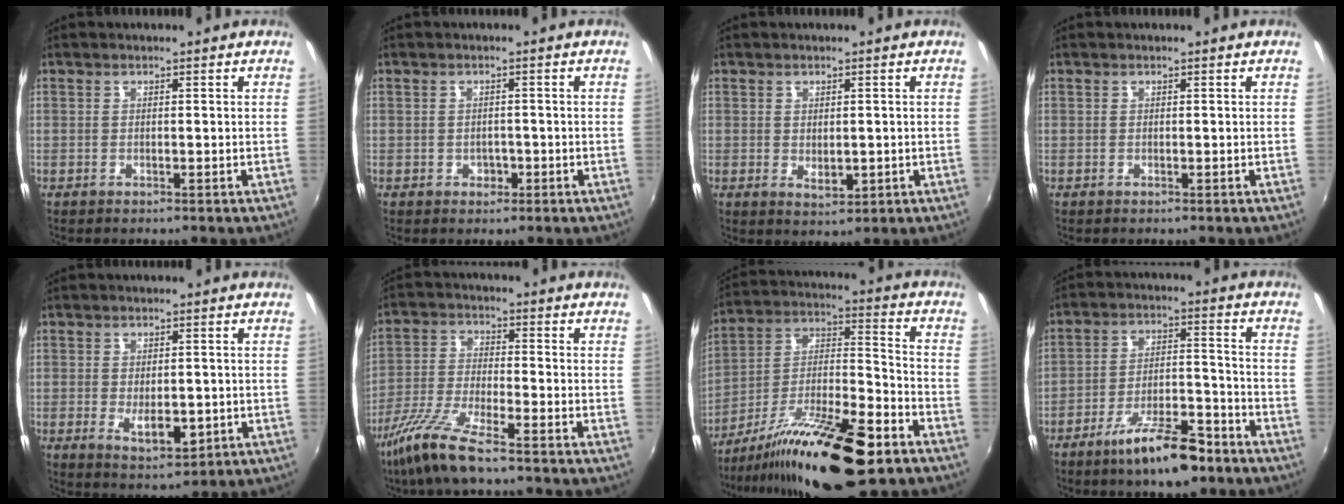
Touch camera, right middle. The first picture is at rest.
{"total": 1.9, "force": [-0.8, 1.6, 0.5], "torque": [-0.008, 0.000, -0.009]}
{"total": 2.9, "force": [-0.2, 1.9, 2.2], "torque": [-0.035, -0.007, -0.002]}
{"total": 0.0}
{"total": 6.3, "force": [-1.4, 3.3, 5.2], "torque": [-0.090, -0.017, -0.014]}
{"total": 10.3, "force": [-7.6, 1.0, 6.9], "torque": [-0.150, -0.021, -0.148]}
{"total": 22.6, "force": [-14.2, 5.2, 16.8], "torque": [-0.285, -0.021, -0.239]}
{"total": 12.0, "force": [-8.6, 3.2, 7.8], "torque": [-0.141, 0.002, -0.136]}